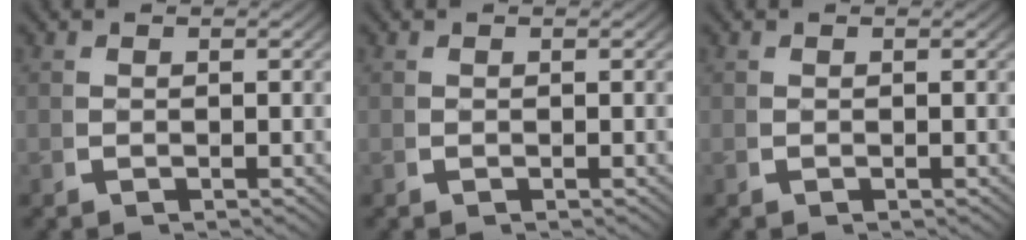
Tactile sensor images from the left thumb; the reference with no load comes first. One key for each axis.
{"total": 0.0}
{"total": 0.0}